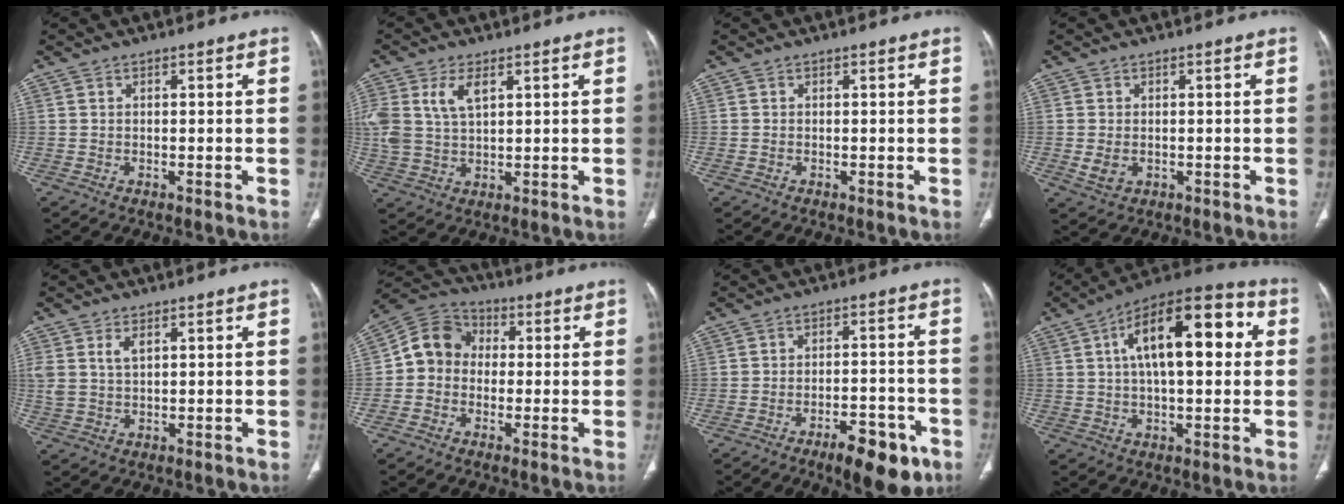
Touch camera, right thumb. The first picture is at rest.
{"total": 9.3, "force": [3.5, 5.2, 6.8], "torque": [-0.156, 0.001, 0.076]}
{"total": 0.0}
{"total": 3.1, "force": [-0.4, 2.3, 2.0], "torque": [-0.039, -0.002, -0.001]}
{"total": 3.8, "force": [1.7, 2.1, 2.8], "torque": [-0.057, -0.001, 0.041]}
{"total": 8.8, "force": [-0.3, 7.7, 4.2], "torque": [-0.060, 0.033, -0.023]}
{"total": 10.6, "force": [-6.1, 4.2, 7.6], "torque": [-0.091, 0.030, -0.085]}
{"total": 19.5, "force": [4.2, 8.6, 17.0], "torque": [-0.236, 0.028, 0.053]}